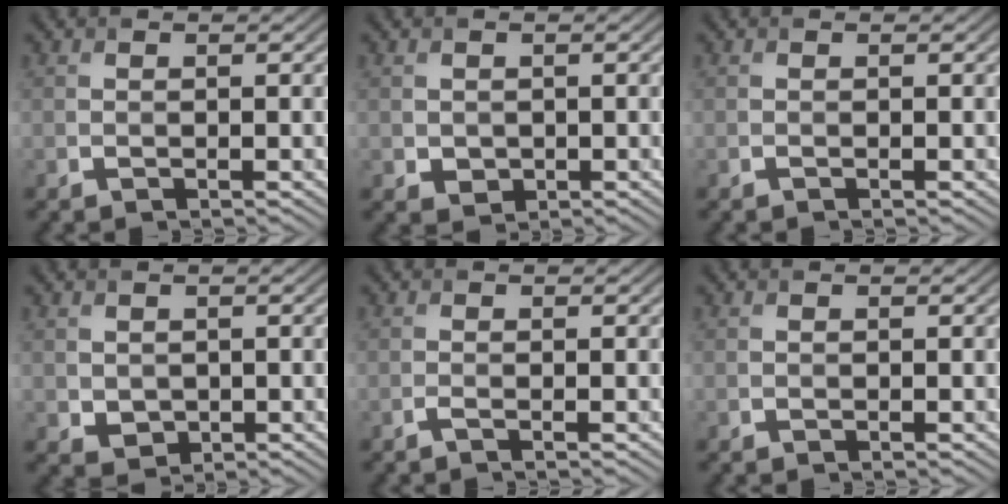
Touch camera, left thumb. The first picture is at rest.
{"total": 1.4, "force": [0.1, 1.3, 0.5], "torque": [-0.017, -0.009, 0.005]}
{"total": 0.0}
{"total": 2.0, "force": [0.5, 1.8, 0.8], "torque": [-0.027, -0.009, 0.014]}
{"total": 0.8, "force": [-0.4, 0.1, 0.7], "torque": [-0.015, -0.001, -0.012]}
{"total": 0.0}